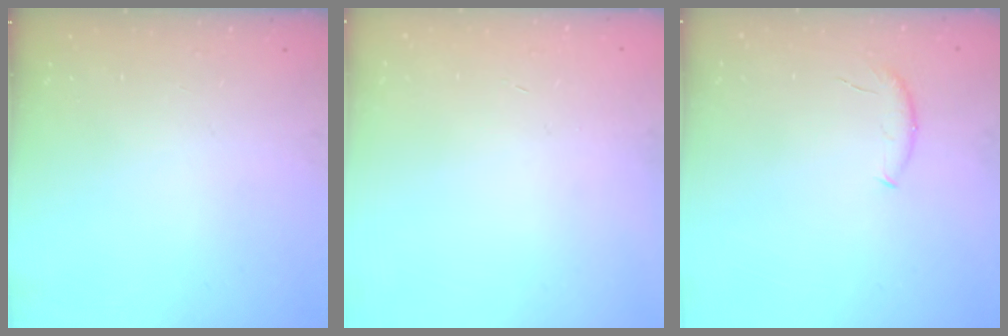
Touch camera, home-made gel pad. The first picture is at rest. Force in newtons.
{"total": 0.6, "press": 0.5, "slide": 0.2}
{"total": 6.5, "press": 6.4, "slide": 0.8}